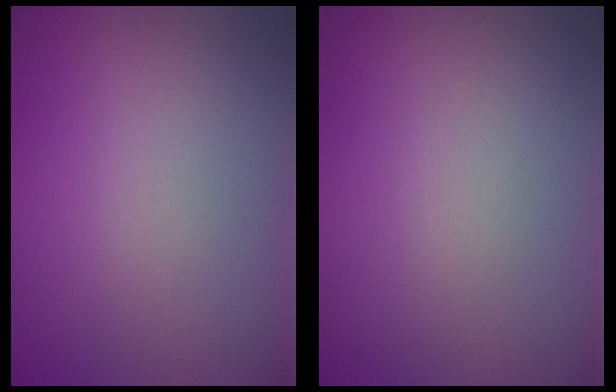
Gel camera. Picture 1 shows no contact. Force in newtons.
{"total": 0.0}